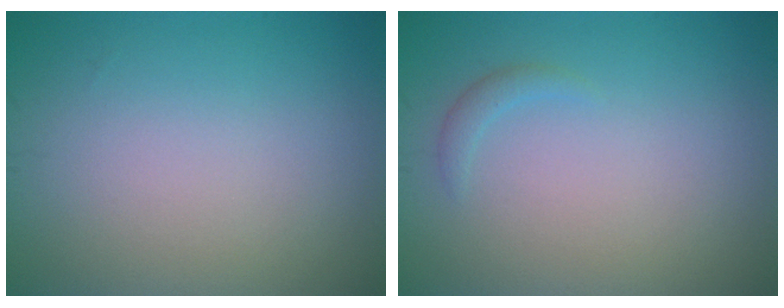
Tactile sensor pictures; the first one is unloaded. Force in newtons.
{"total": 0.9, "press": 0.9, "slide": 0.0}